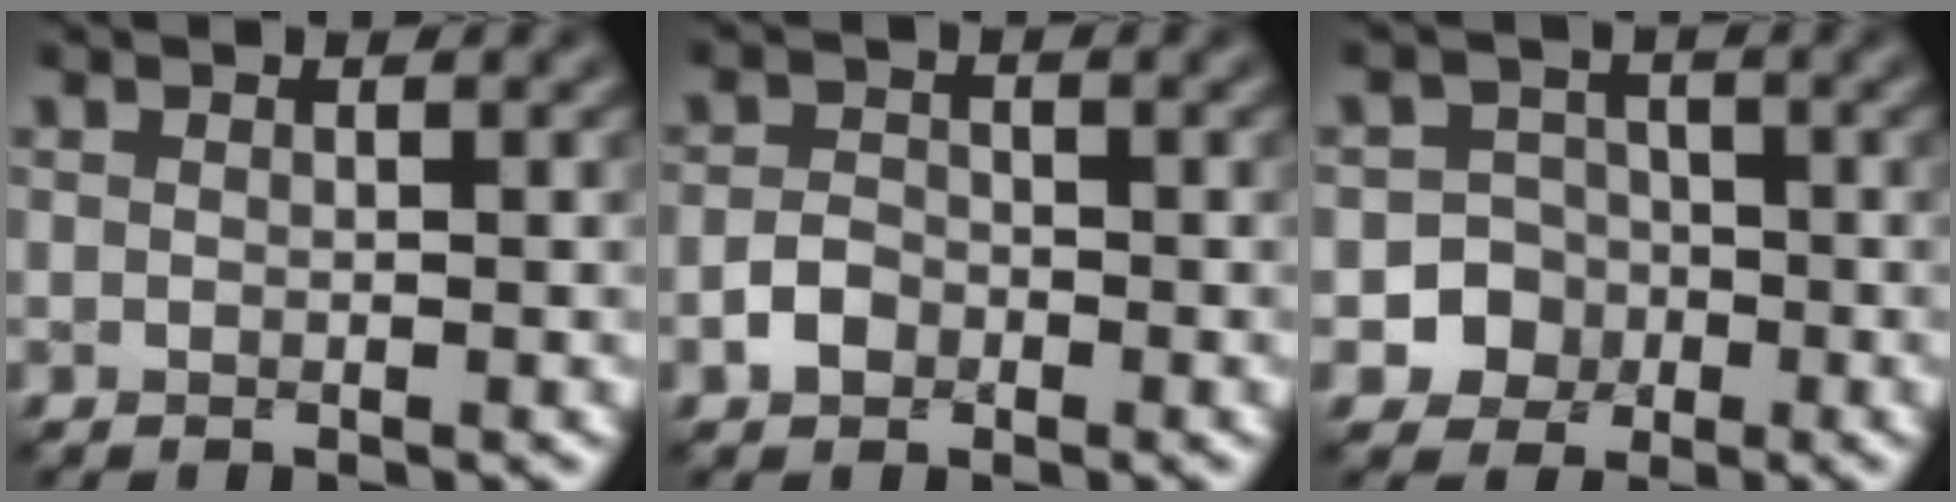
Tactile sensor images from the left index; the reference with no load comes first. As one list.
[{"total": 2.0, "force": [-1.0, 1.4, 0.9], "torque": [-0.013, 0.004, -0.024]}, {"total": 5.5, "force": [-2.0, 5.1, 0.6], "torque": [0.018, 0.005, -0.051]}]